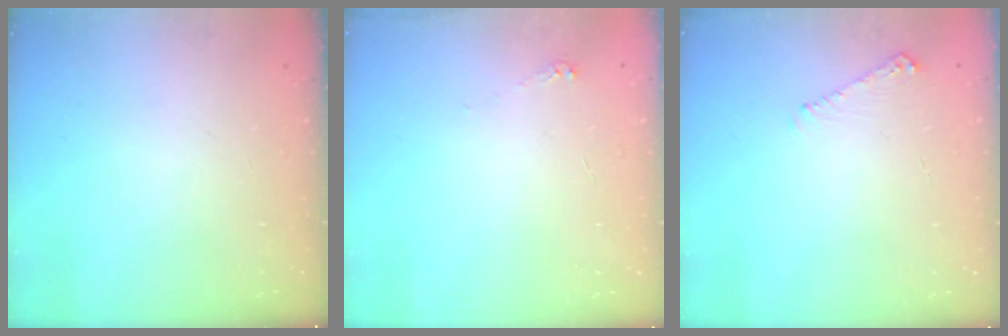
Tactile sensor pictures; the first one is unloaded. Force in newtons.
{"total": 2.5, "press": 2.5, "slide": 0.3}
{"total": 4.7, "press": 4.7, "slide": 0.7}